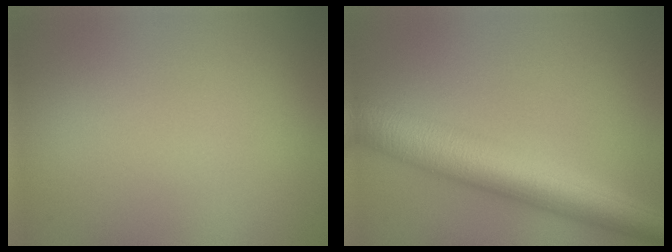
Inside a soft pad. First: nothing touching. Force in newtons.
{"total": 7.9, "press": 7.9, "slide": 0.1}